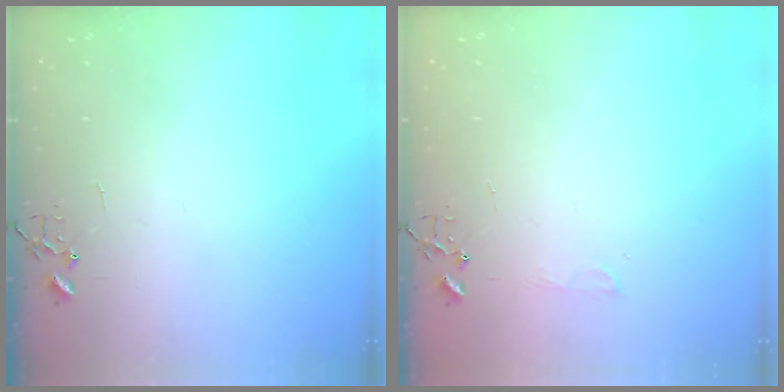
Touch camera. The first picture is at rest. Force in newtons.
{"total": 4.7, "press": 4.6, "slide": 0.7}